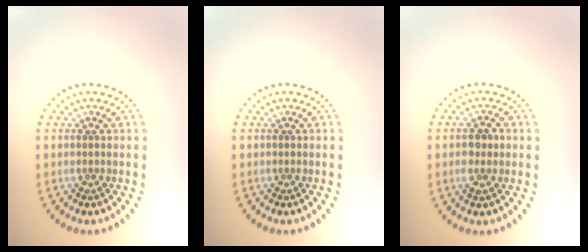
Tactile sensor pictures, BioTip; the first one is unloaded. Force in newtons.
{"total": 0.0}
{"total": 2.0, "press": 2.0, "slide": 0.3}